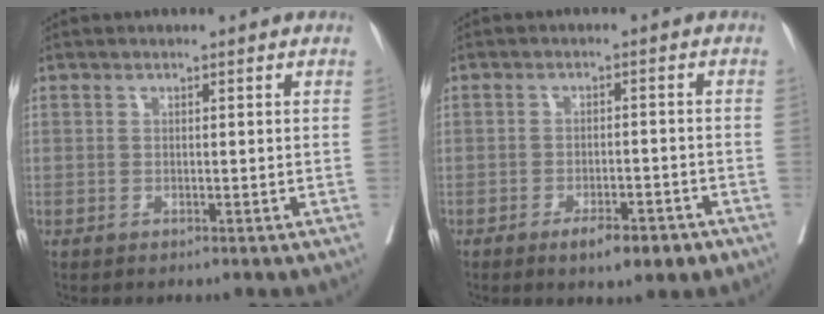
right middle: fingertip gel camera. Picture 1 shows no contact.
{"total": 5.2, "force": [-3.3, 1.4, 3.8], "torque": [-0.055, -0.002, -0.043]}